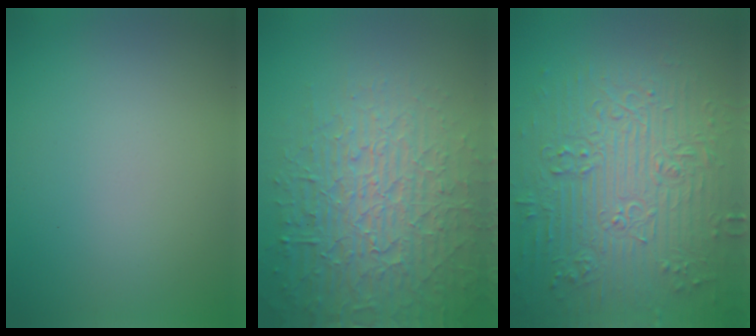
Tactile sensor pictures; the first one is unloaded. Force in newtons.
{"total": 7.2, "press": 7.0, "slide": 1.8}
{"total": 9.1, "press": 6.6, "slide": 6.3}